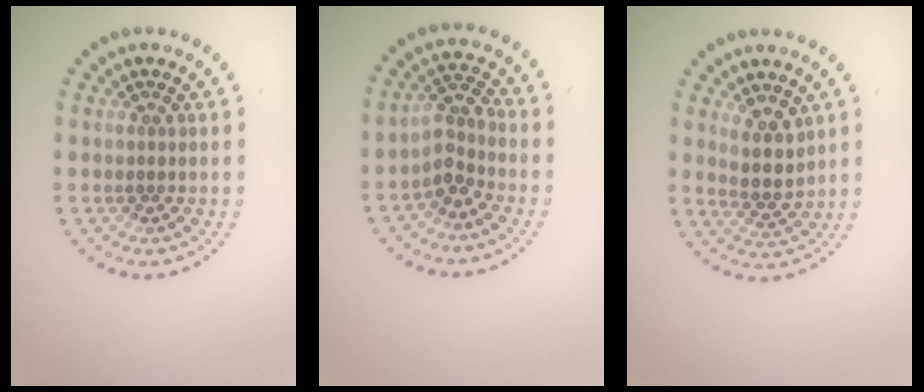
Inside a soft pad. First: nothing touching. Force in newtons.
{"total": 2.5, "press": 1.9, "slide": 1.6}
{"total": 3.0, "press": 2.6, "slide": 1.5}